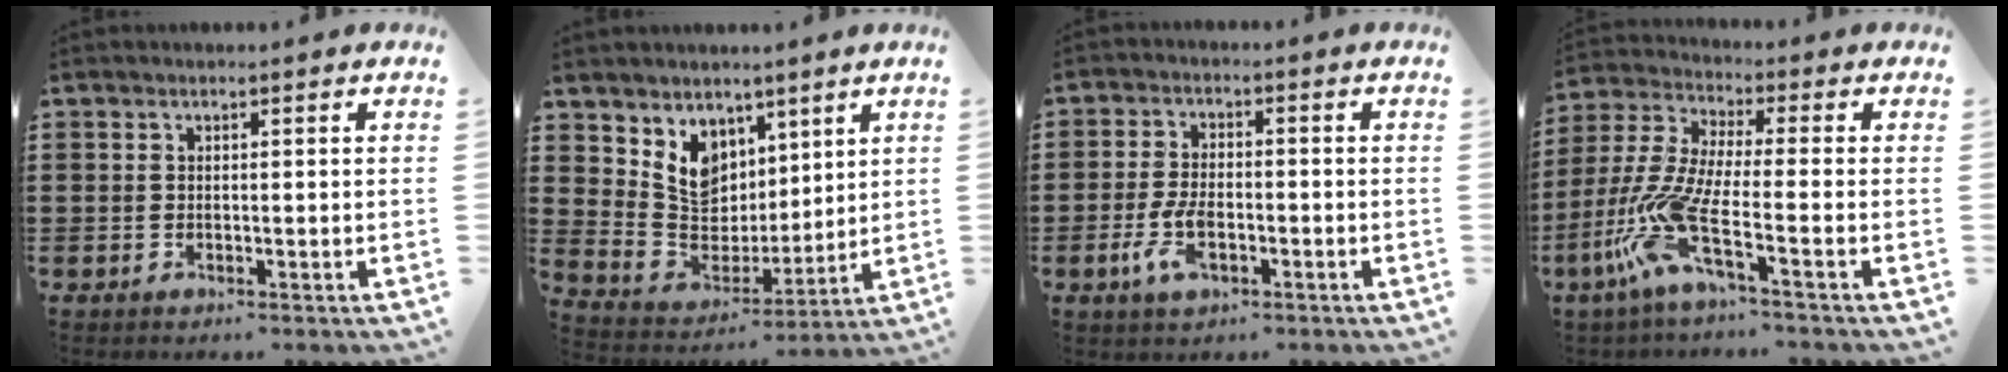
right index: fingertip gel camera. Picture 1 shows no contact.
{"total": 7.5, "force": [4.6, 5.8, 1.1], "torque": [-0.068, -0.035, 0.091]}
{"total": 5.5, "force": [-1.9, 2.7, 4.4], "torque": [-0.104, -0.004, -0.038]}
{"total": 10.4, "force": [-4.7, 2.4, 8.9], "torque": [-0.230, -0.020, -0.100]}